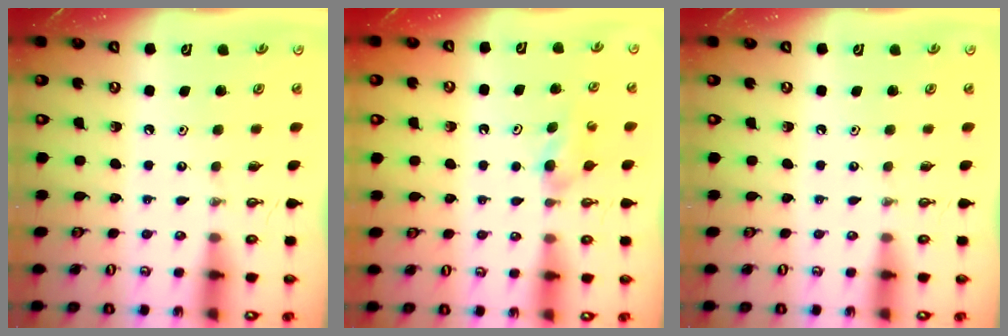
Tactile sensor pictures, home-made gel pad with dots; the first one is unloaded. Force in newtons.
{"total": 4.0, "press": 4.0, "slide": 0.4}
{"total": 0.0}